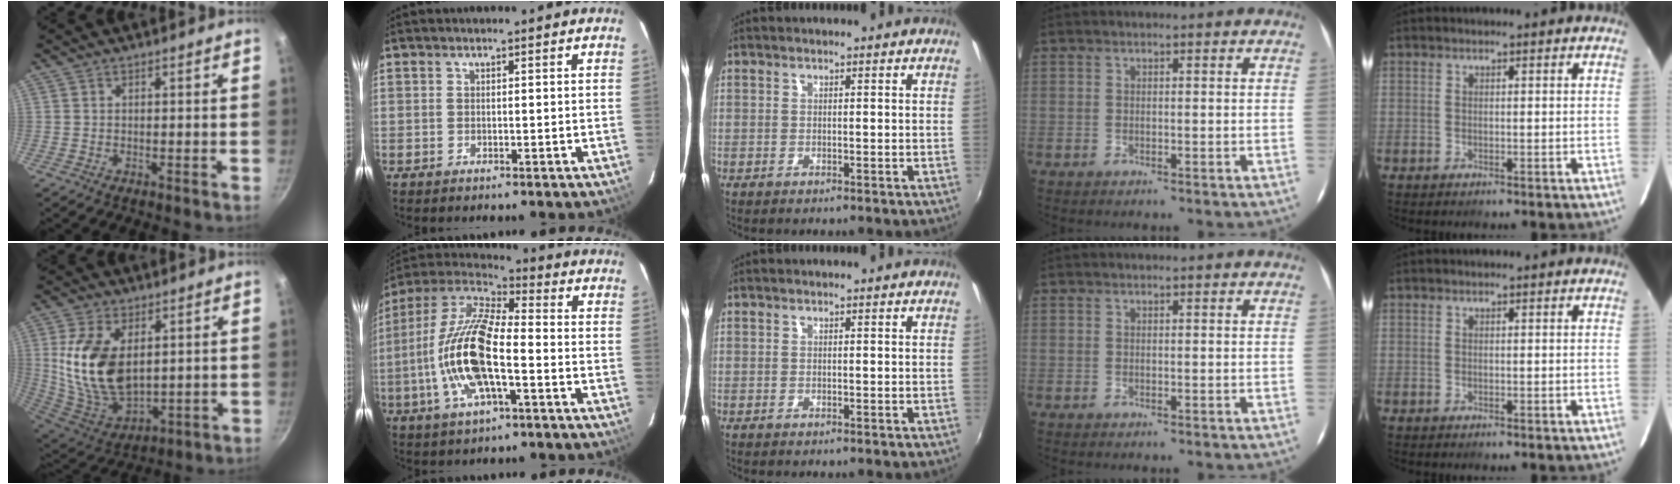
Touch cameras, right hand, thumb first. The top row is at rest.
{"thumb": {"total": 17.2, "force": [3.4, 10.2, 13.5], "torque": [-0.246, -0.033, 0.081]}, "index": {"total": 17.6, "force": [-4.7, 5.8, 15.9], "torque": [-0.322, -0.005, -0.098]}}